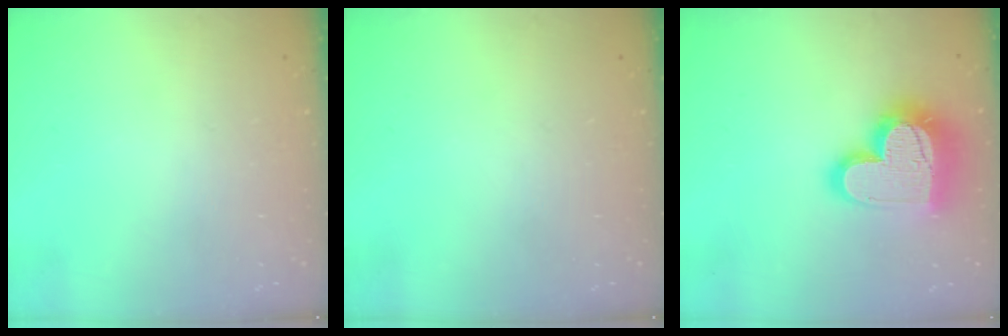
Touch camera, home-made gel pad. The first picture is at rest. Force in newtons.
{"total": 0.0}
{"total": 21.0, "press": 21.0, "slide": 1.7}